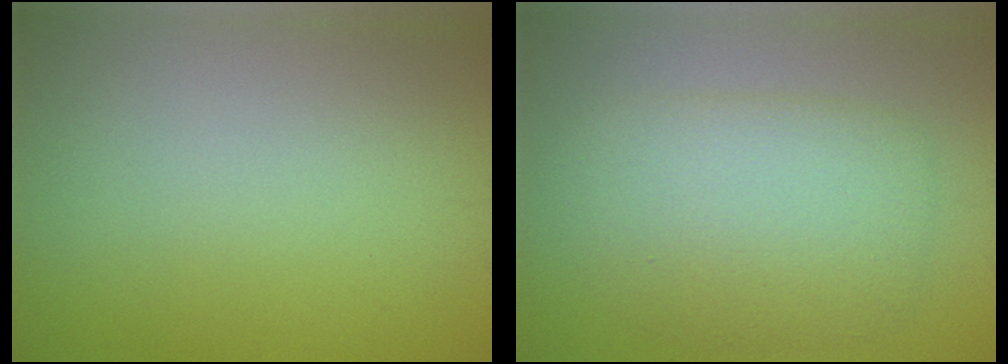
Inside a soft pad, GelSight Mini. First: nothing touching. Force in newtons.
{"total": 5.8, "press": 5.8, "slide": 0.1}